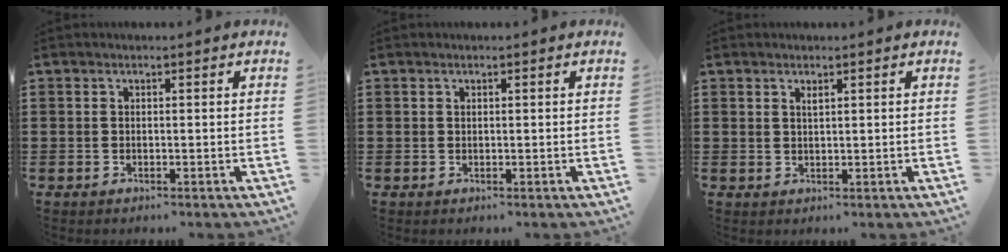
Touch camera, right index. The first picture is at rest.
{"total": 0.0}
{"total": 0.8, "force": [0.6, 0.2, 0.5], "torque": [-0.012, 0.000, 0.011]}